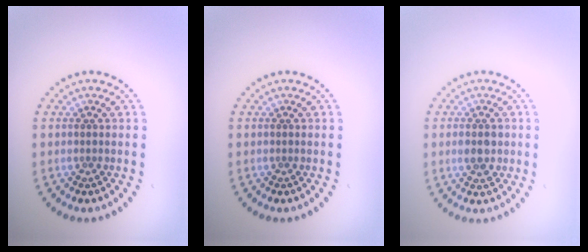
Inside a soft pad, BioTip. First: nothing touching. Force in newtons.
{"total": 0.0}
{"total": 2.6, "press": 2.6, "slide": 0.0}